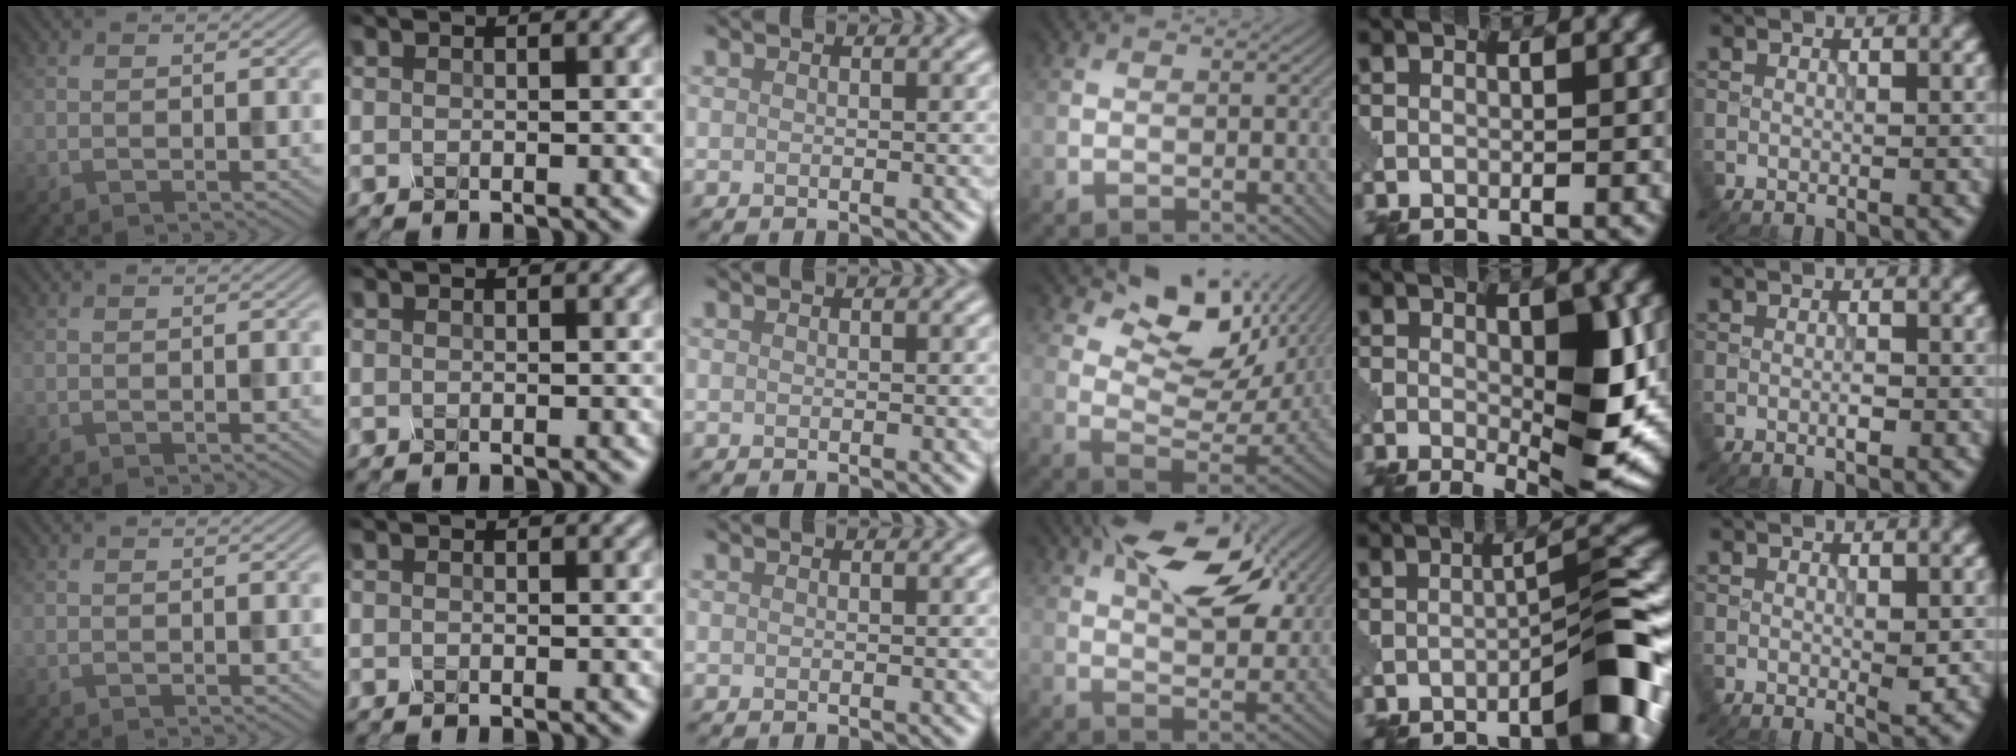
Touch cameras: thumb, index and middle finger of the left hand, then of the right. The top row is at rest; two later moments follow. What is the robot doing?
{"motion": "press", "object": "mechanical pencil"}